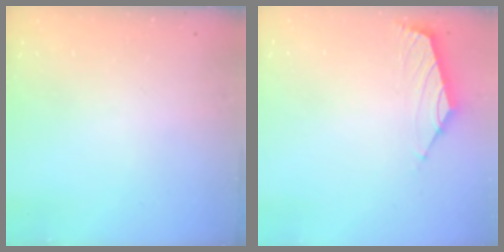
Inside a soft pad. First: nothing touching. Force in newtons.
{"total": 1.7, "press": 1.5, "slide": 0.7}